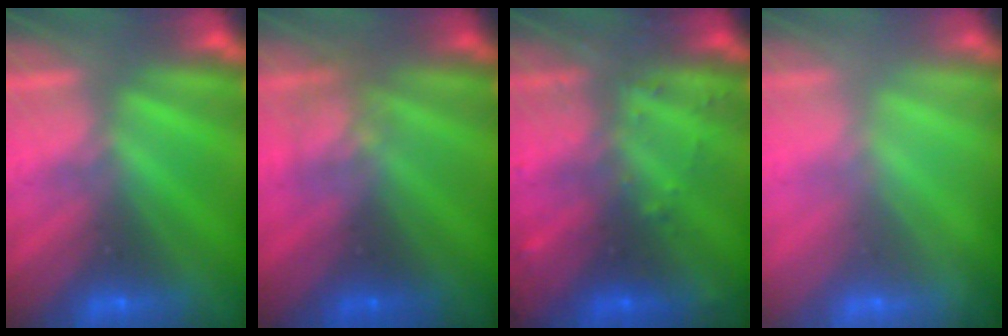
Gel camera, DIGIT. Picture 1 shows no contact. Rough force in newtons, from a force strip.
{"total": 2.4}
{"total": 2.9}
{"total": 1.3}